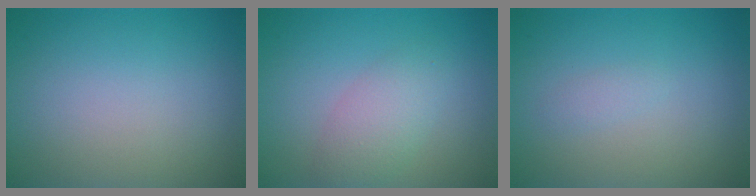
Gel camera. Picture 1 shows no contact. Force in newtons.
{"total": 3.0, "press": 3.0, "slide": 0.1}
{"total": 0.7, "press": 0.7, "slide": 0.1}